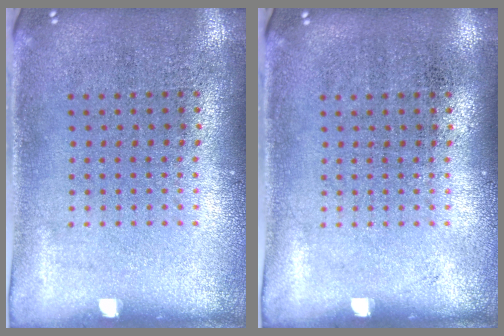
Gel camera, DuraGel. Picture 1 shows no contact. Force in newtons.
{"total": 0.0}